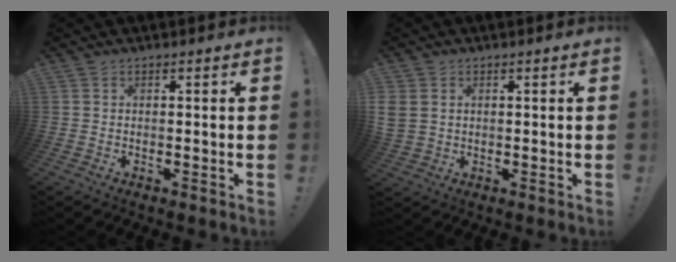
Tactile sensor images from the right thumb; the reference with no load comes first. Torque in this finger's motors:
{"motor_torque": [-0.30, 0.28, 0.80, 0.05, 0.26]}